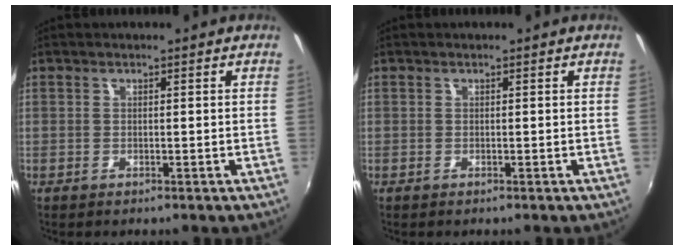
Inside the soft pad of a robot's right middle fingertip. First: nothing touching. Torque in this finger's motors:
{"motor_torque": [0.00, -0.01, -0.01, 0.00]}